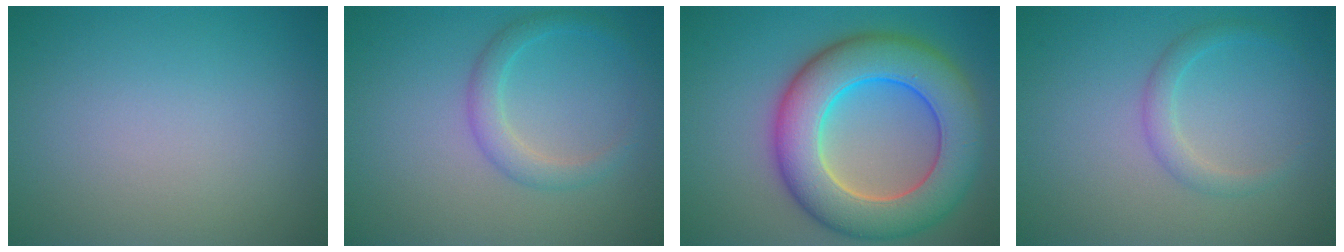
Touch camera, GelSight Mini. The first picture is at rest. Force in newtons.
{"total": 2.3, "press": 2.3, "slide": 0.2}
{"total": 10.9, "press": 10.9, "slide": 0.4}
{"total": 1.7, "press": 1.7, "slide": 0.1}